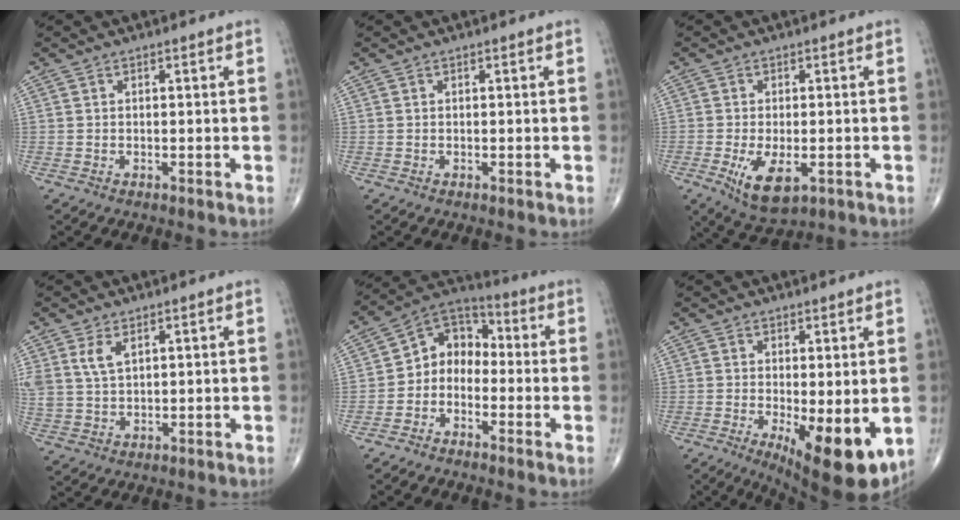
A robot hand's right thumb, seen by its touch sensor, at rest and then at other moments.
{"total": 0.0}
{"total": 7.8, "force": [-2.6, 3.7, 6.4], "torque": [-0.112, -0.014, -0.034]}
{"total": 5.1, "force": [2.4, 2.8, 3.6], "torque": [-0.074, -0.003, 0.058]}
{"total": 8.3, "force": [-2.2, 6.6, 4.5], "torque": [-0.042, 0.052, -0.062]}
{"total": 11.8, "force": [-2.7, 4.1, 10.8], "torque": [-0.149, -0.027, -0.026]}